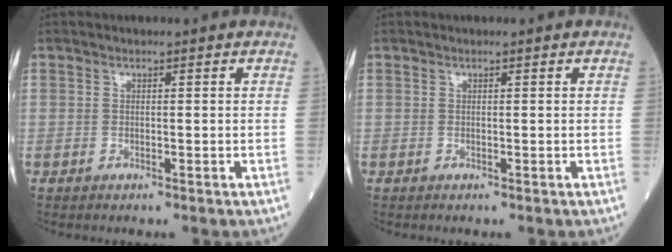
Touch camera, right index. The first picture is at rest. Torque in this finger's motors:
{"motor_torque": [0.17, 0.03, 0.10, 0.01]}